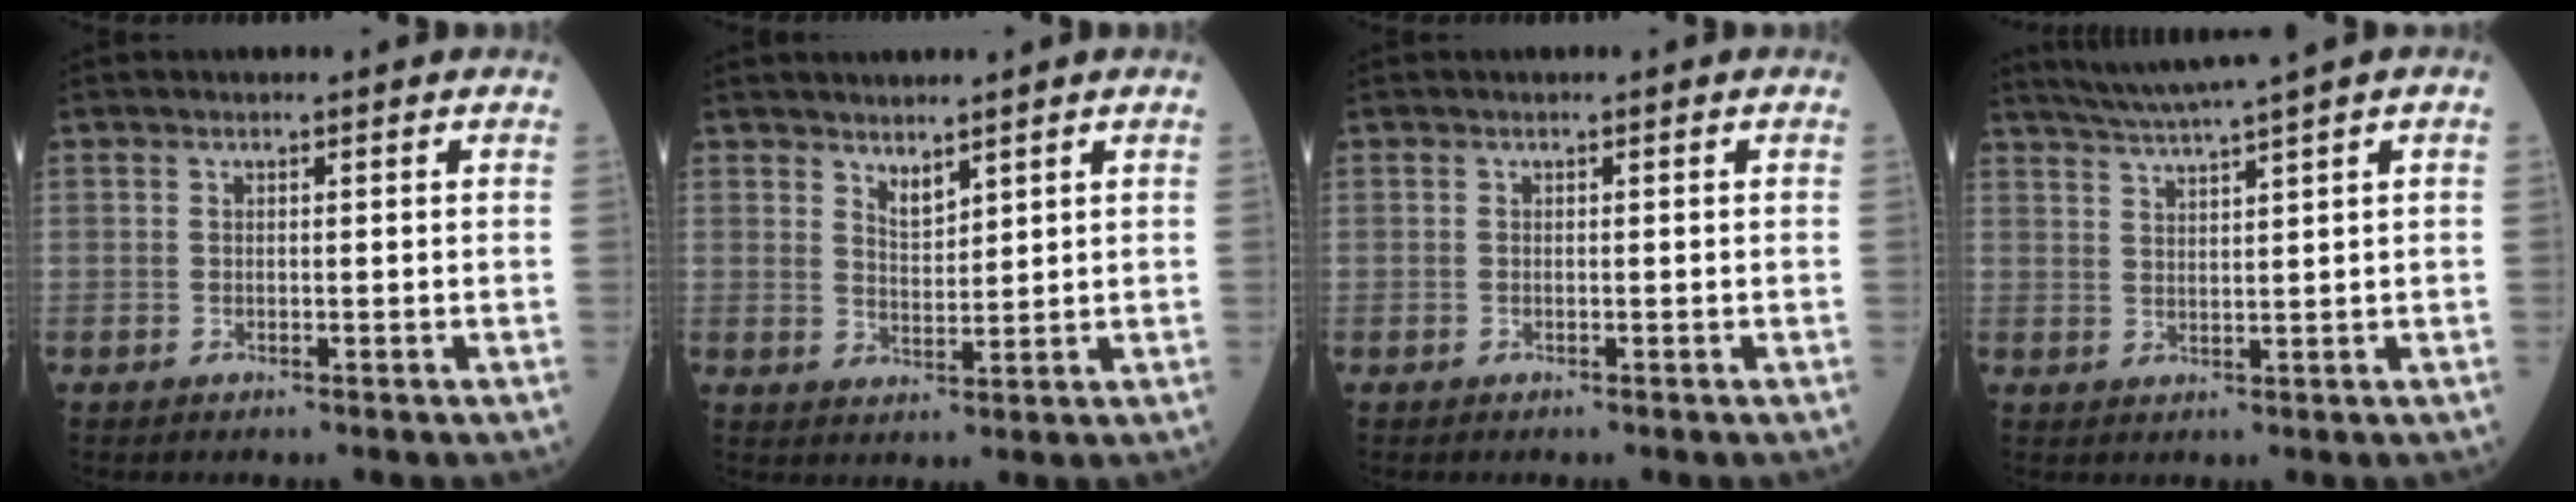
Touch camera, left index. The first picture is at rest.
{"total": 2.7, "force": [2.3, 0.7, 1.2], "torque": [-0.028, -0.011, 0.051]}
{"total": 0.0}
{"total": 6.2, "force": [5.0, -1.6, 3.2], "torque": [-0.063, 0.008, 0.094]}